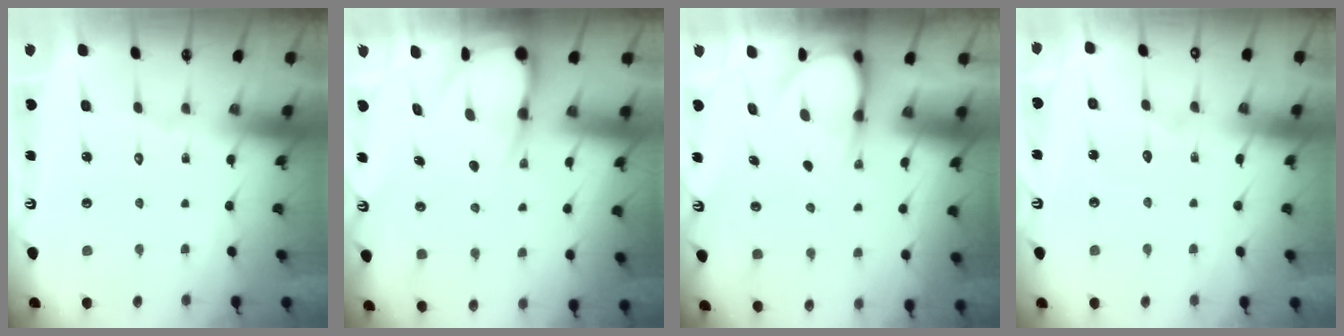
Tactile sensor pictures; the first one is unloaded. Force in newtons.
{"total": 7.1, "press": 7.0, "slide": 0.8}
{"total": 5.9, "press": 5.9, "slide": 0.5}
{"total": 4.9, "press": 4.9, "slide": 0.3}